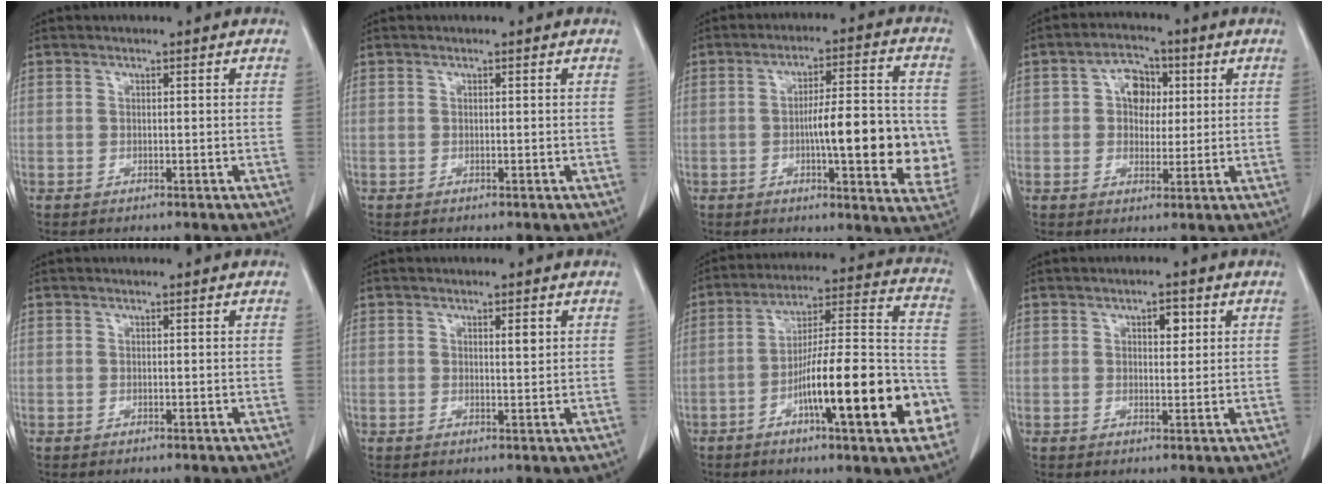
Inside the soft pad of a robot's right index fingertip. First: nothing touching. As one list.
[{"total": 0.0}, {"total": 15.2, "force": [-1.9, 3.2, 14.7], "torque": [-0.198, 0.011, -0.023]}, {"total": 5.8, "force": [1.3, 4.2, 3.7], "torque": [-0.060, 0.019, 0.022]}, {"total": 0.0}, {"total": 1.6, "force": [0.8, 0.5, 1.3], "torque": [-0.018, 0.000, 0.016]}, {"total": 21.0, "force": [-7.9, 2.6, 19.3], "torque": [-0.256, 0.015, -0.114]}, {"total": 2.7, "force": [1.1, 1.3, 2.1], "torque": [-0.028, 0.001, 0.015]}]